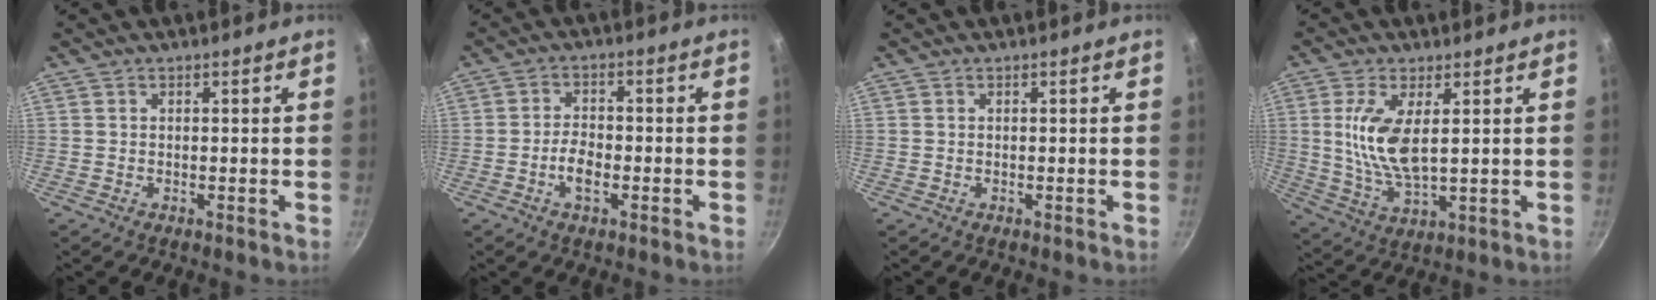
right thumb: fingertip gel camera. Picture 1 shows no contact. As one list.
[{"total": 4.7, "force": [-1.8, 2.4, 3.7], "torque": [-0.064, 0.018, -0.036]}, {"total": 0.0}, {"total": 10.5, "force": [2.1, 4.3, 9.4], "torque": [-0.187, -0.014, 0.048]}]